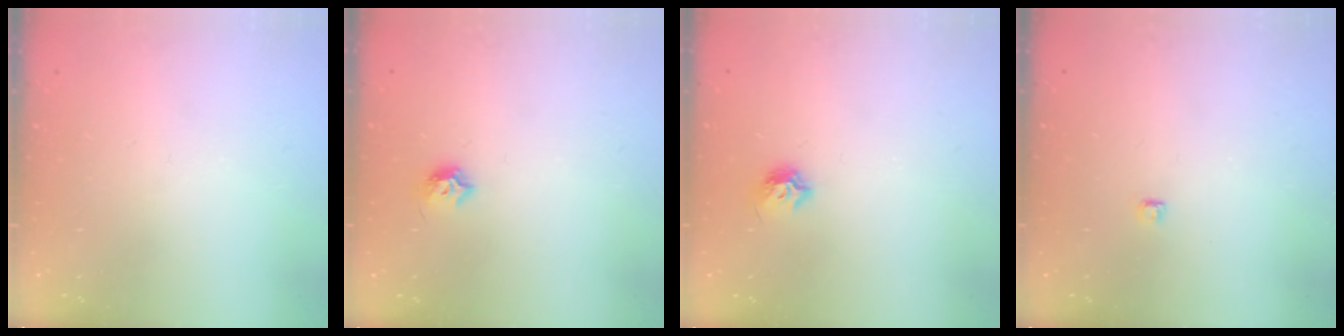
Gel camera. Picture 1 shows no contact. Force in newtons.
{"total": 6.8, "press": 6.8, "slide": 1.0}
{"total": 5.1, "press": 5.0, "slide": 1.0}
{"total": 2.8, "press": 2.7, "slide": 0.3}